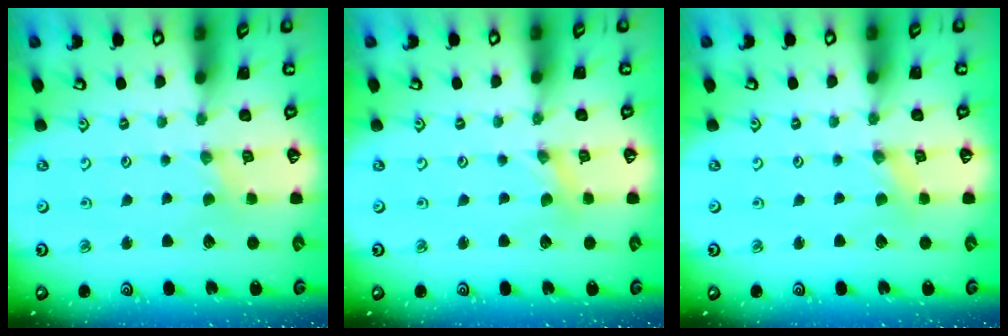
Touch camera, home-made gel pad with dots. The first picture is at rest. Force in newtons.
{"total": 0.0}
{"total": 0.0}